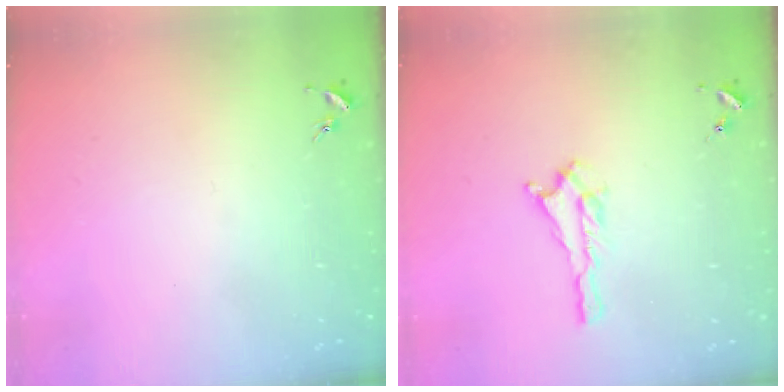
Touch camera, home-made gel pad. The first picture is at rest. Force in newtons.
{"total": 1.5, "press": 1.4, "slide": 0.2}